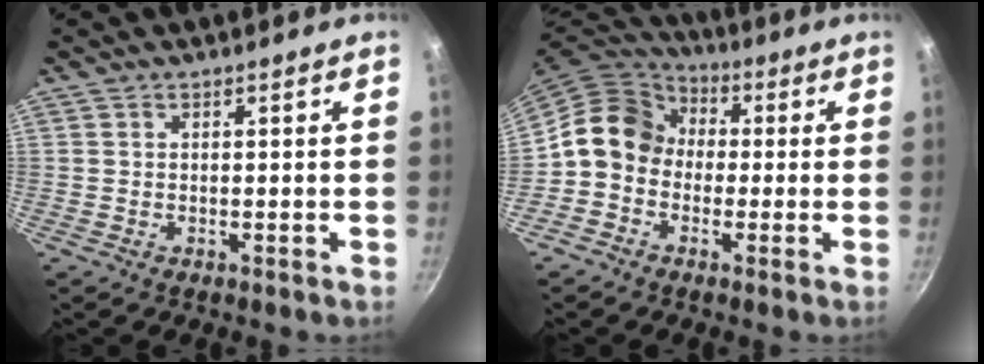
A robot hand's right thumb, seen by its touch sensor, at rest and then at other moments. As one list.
[{"total": 11.1, "force": [-0.2, 9.4, 6.0], "torque": [-0.070, 0.032, -0.029]}]